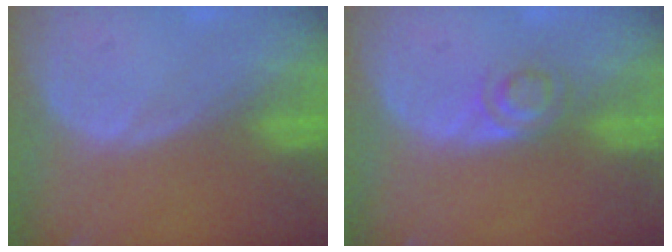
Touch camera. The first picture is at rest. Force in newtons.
{"total": 3.0, "press": 2.9, "slide": 0.2}